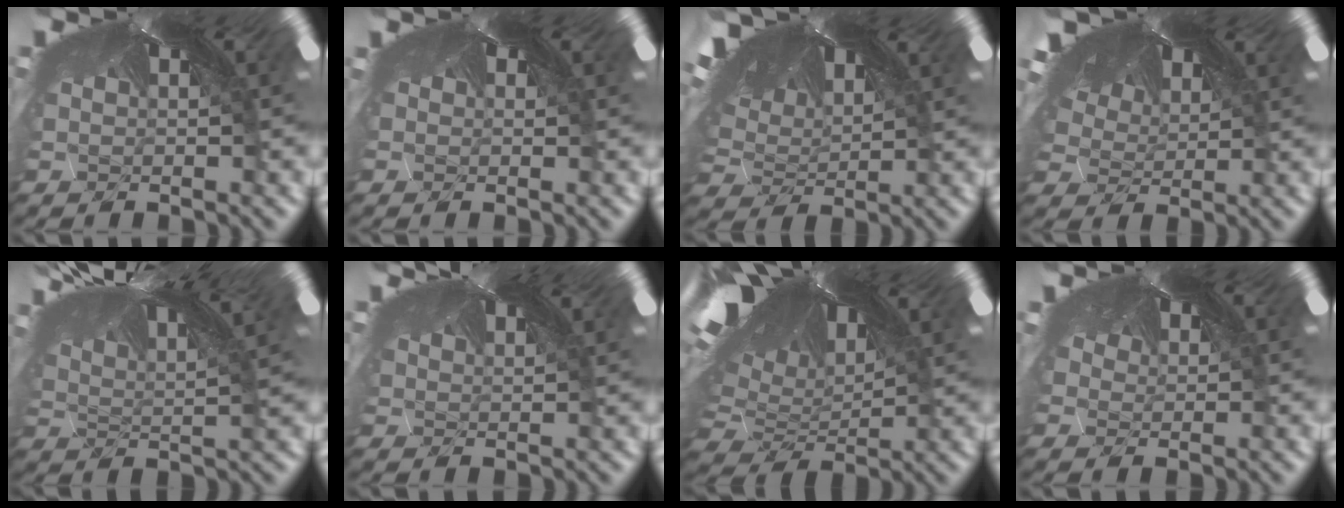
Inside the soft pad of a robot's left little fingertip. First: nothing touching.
{"total": 0.6, "force": [0.4, 0.3, 0.2], "torque": [-0.003, 0.001, 0.002]}
{"total": 2.7, "force": [-2.6, 0.2, 0.4], "torque": [-0.038, -0.040, -0.029]}
{"total": 1.7, "force": [-1.3, 0.8, 0.8], "torque": [-0.027, -0.016, -0.019]}
{"total": 2.5, "force": [-2.5, 0.2, -0.3], "torque": [-0.018, -0.036, -0.024]}
{"total": 0.5, "force": [-0.4, -0.3, 0.2], "torque": [0.006, -0.006, 0.002]}
{"total": 2.2, "force": [-2.2, -0.3, 0.0], "torque": [-0.038, -0.046, -0.017]}
{"total": 0.8, "force": [0.1, 0.4, 0.7], "torque": [-0.007, 0.000, 0.005]}